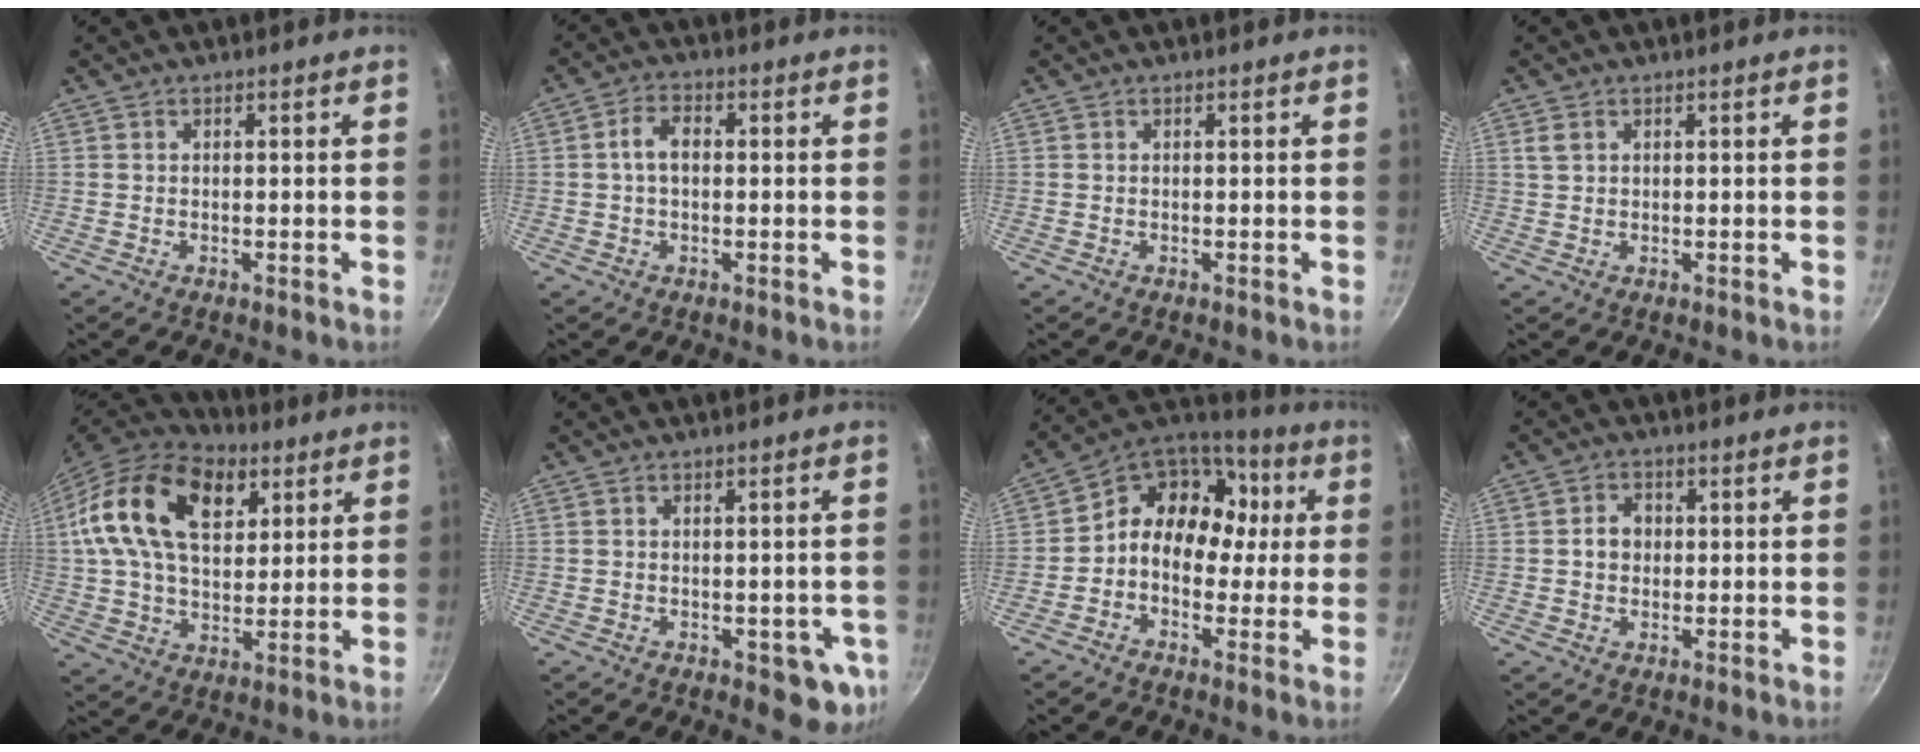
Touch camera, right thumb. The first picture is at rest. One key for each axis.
{"total": 4.6, "fx": 0.2, "fy": 3.0, "fz": 3.5, "tx": -0.059, "ty": 0.015, "tz": -0.002}
{"total": 0.0}
{"total": 1.8, "fx": 0.8, "fy": 1.3, "fz": 1.0, "tx": -0.017, "ty": 0.000, "tz": 0.017}
{"total": 21.8, "fx": 8.2, "fy": 13.3, "fz": 15.1, "tx": -0.247, "ty": -0.007, "tz": 0.133}
{"total": 6.7, "fx": -1.8, "fy": 3.6, "fz": 5.3, "tx": -0.034, "ty": 0.001, "tz": -0.019}
{"total": 14.7, "fx": 0.9, "fy": 12.0, "fz": 8.5, "tx": -0.097, "ty": 0.045, "tz": -0.007}
{"total": 3.7, "fx": 0.1, "fy": 3.1, "fz": 2.0, "tx": -0.011, "ty": 0.007, "tz": -0.003}